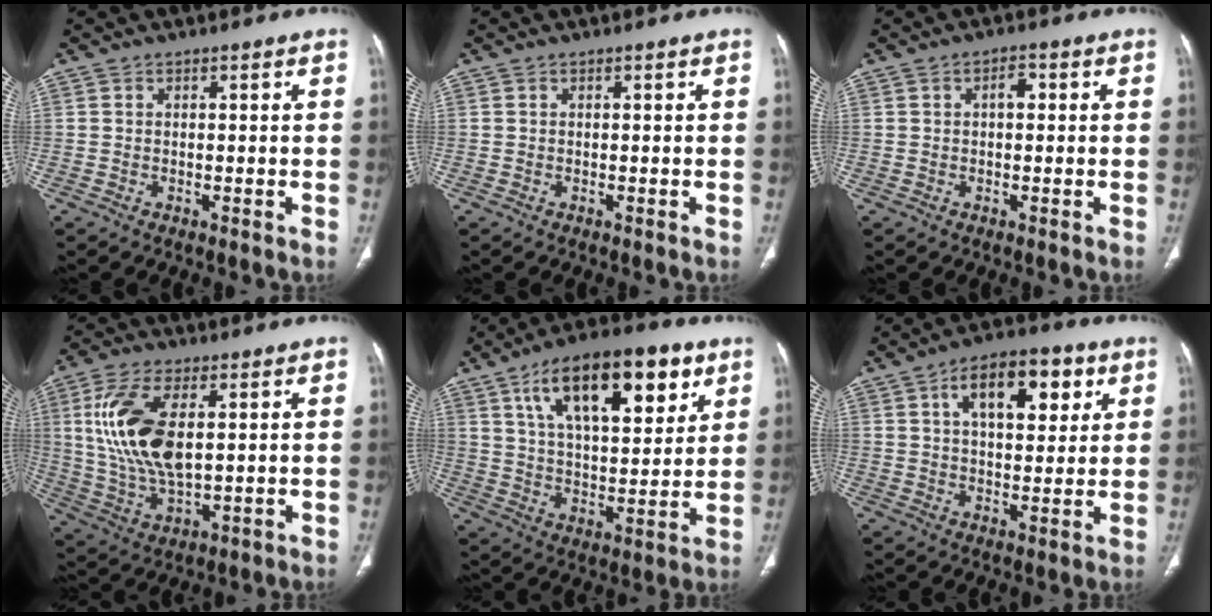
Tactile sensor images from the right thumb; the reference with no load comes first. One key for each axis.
{"total": 0.0}
{"total": 2.3, "fx": 0.3, "fy": 1.3, "fz": 1.8, "tx": -0.026, "ty": 0.009, "tz": 0.002}
{"total": 15.3, "fx": 3.1, "fy": 7.2, "fz": 13.1, "tx": -0.266, "ty": -0.015, "tz": 0.066}
{"total": 21.8, "fx": 10.5, "fy": 9.5, "fz": 16.5, "tx": -0.226, "ty": -0.028, "tz": 0.176}
{"total": 14.1, "fx": 5.5, "fy": 7.2, "fz": 10.8, "tx": -0.122, "ty": -0.007, "tz": 0.082}